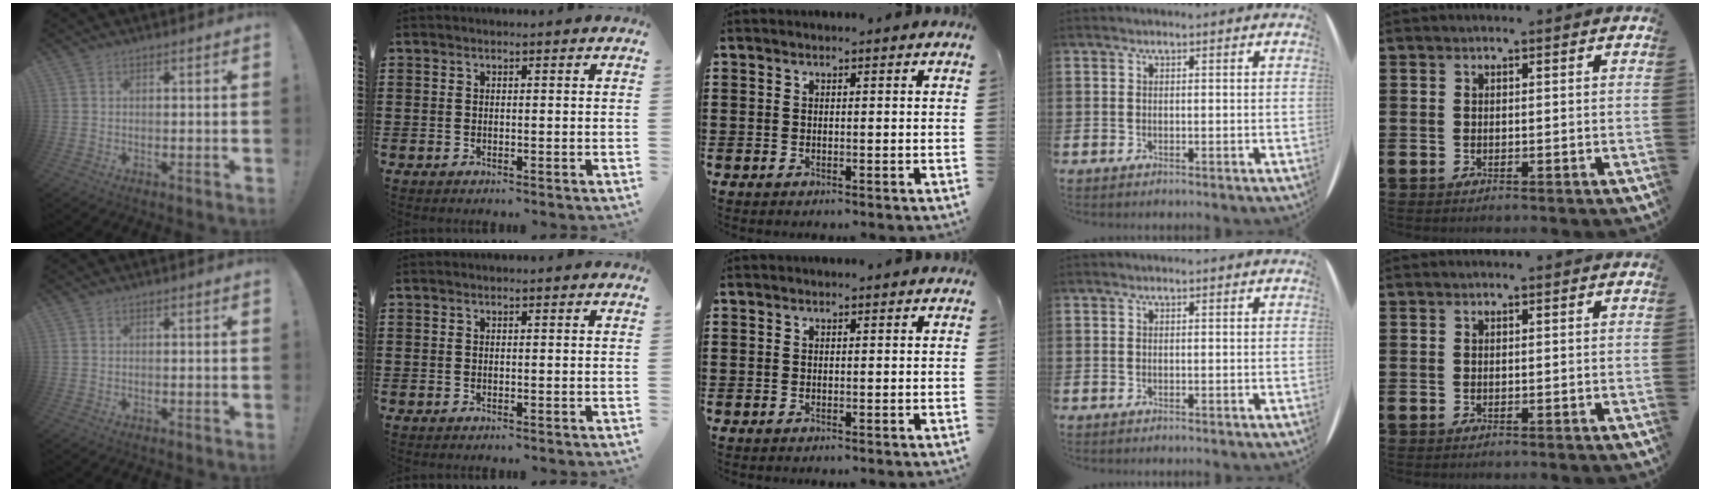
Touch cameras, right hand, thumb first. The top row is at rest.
{}